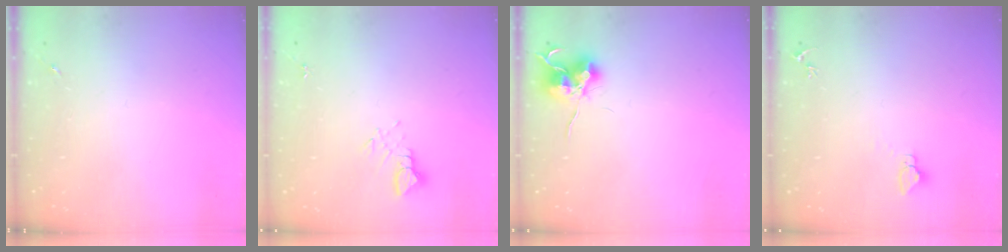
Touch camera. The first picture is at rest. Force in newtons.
{"total": 3.9, "press": 3.9, "slide": 0.3}
{"total": 10.9, "press": 10.8, "slide": 0.8}
{"total": 2.8, "press": 2.8, "slide": 0.2}